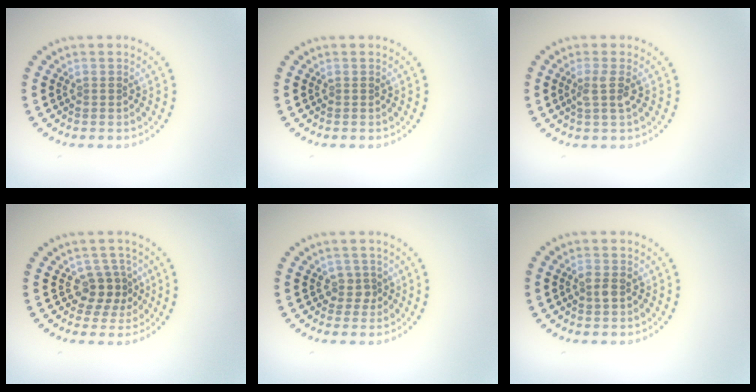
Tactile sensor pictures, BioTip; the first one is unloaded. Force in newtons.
{"total": 0.0}
{"total": 1.7, "press": 1.3, "slide": 1.2}
{"total": 2.6, "press": 2.1, "slide": 1.6}
{"total": 1.5, "press": 1.2, "slide": 1.0}
{"total": 1.5, "press": 1.5, "slide": 0.1}